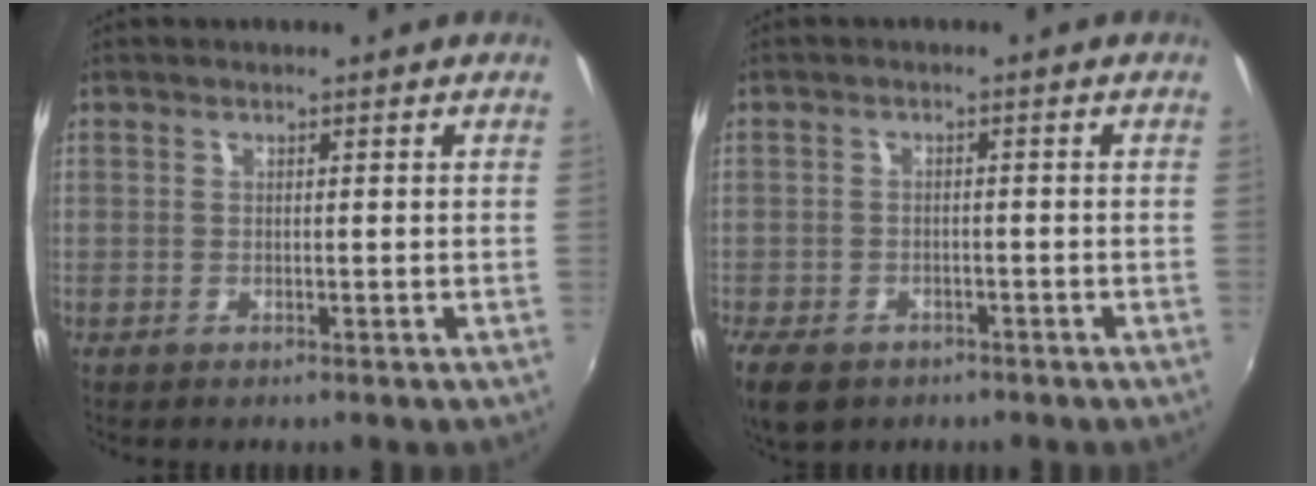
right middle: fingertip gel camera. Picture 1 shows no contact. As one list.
[{"total": 8.0, "force": [-5.2, 4.7, 3.9], "torque": [-0.103, -0.023, -0.088]}]